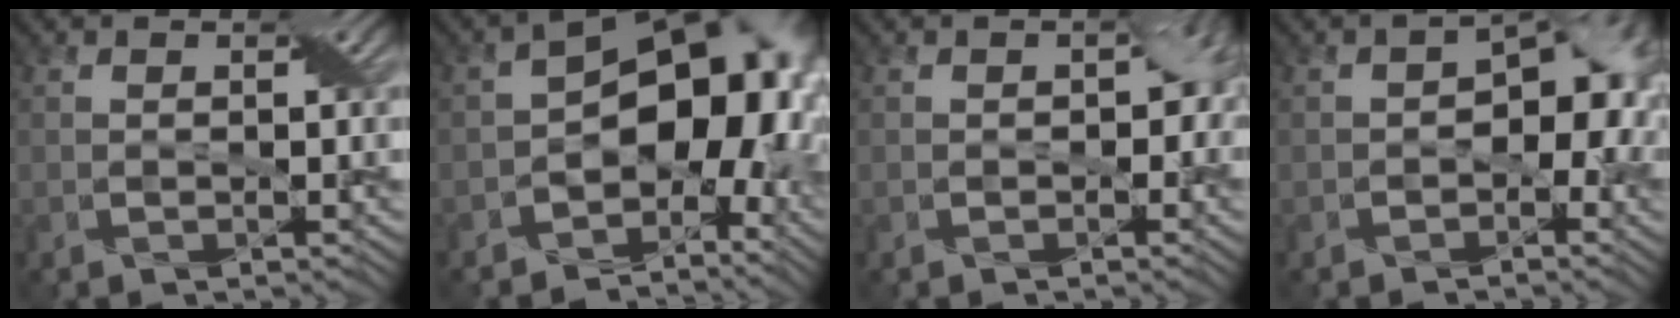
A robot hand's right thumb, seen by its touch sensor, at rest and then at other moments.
{"total": 13.3, "force": [-2.8, 8.8, 9.6], "torque": [-0.116, -0.010, -0.058]}
{"total": 3.8, "force": [-0.4, 2.7, 2.7], "torque": [-0.032, -0.012, -0.005]}
{"total": 6.8, "force": [-1.1, 4.4, 5.1], "torque": [-0.052, -0.002, -0.025]}